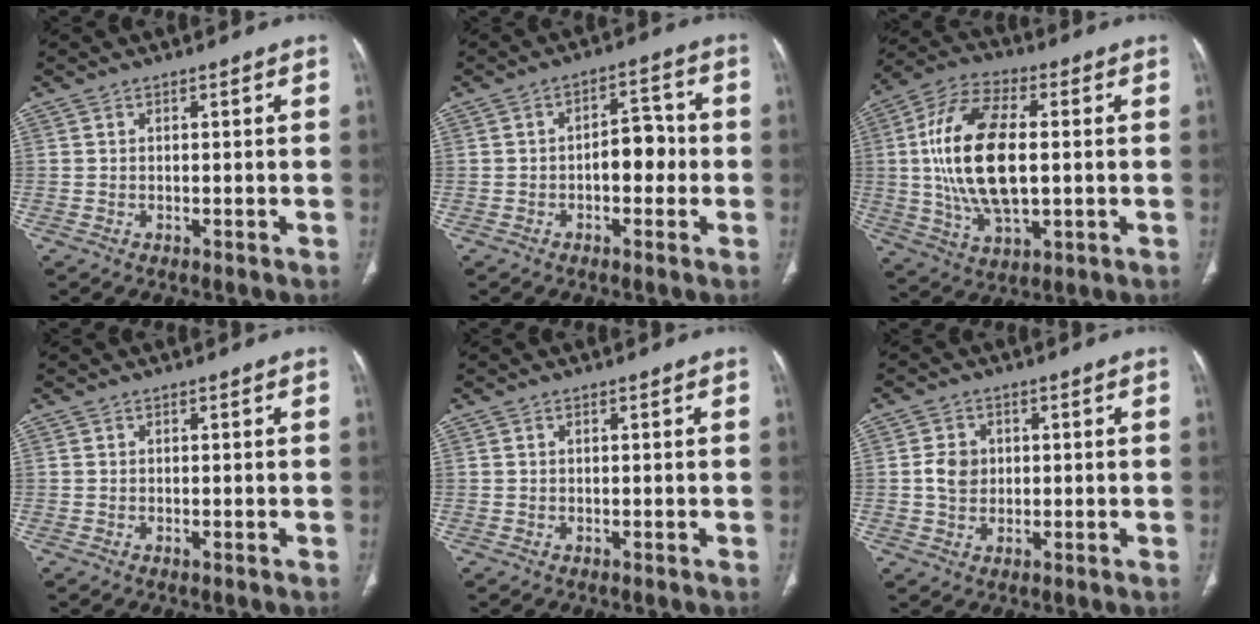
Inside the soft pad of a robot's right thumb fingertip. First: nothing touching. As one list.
[{"total": 6.2, "force": [-1.1, 3.7, 4.9], "torque": [-0.045, 0.027, -0.023]}, {"total": 19.1, "force": [0.9, 9.5, 16.6], "torque": [-0.323, 0.007, 0.018]}, {"total": 0.0}, {"total": 0.0}, {"total": 4.4, "force": [0.4, 3.7, 2.3], "torque": [-0.026, 0.001, 0.008]}]